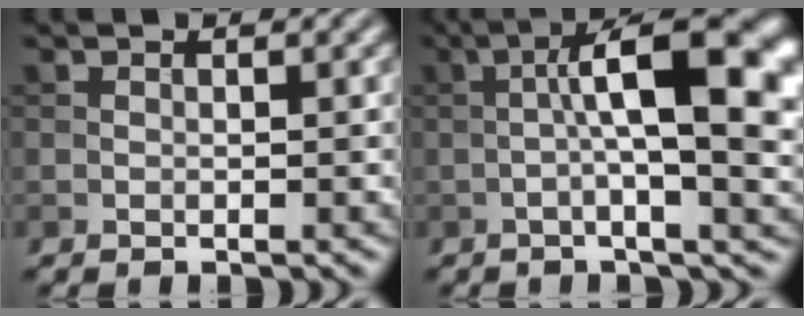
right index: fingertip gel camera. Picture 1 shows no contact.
{"total": 11.7, "force": [0.7, 3.1, 11.3], "torque": [-0.165, 0.013, 0.005]}